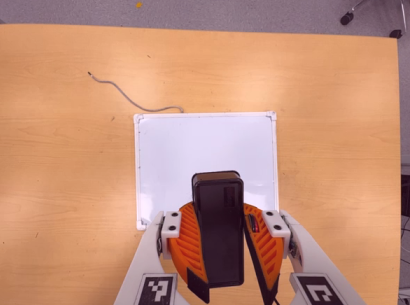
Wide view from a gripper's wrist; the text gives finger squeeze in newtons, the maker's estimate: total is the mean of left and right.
{"total": 10.6, "left": 10.8, "right": 10.5}